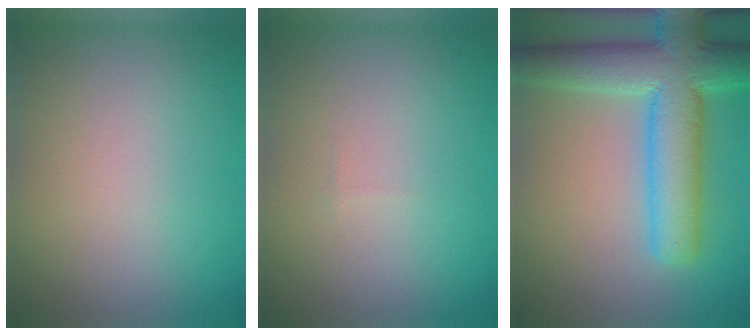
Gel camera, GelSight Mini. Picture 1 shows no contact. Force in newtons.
{"total": 0.0}
{"total": 9.0, "press": 9.0, "slide": 0.3}